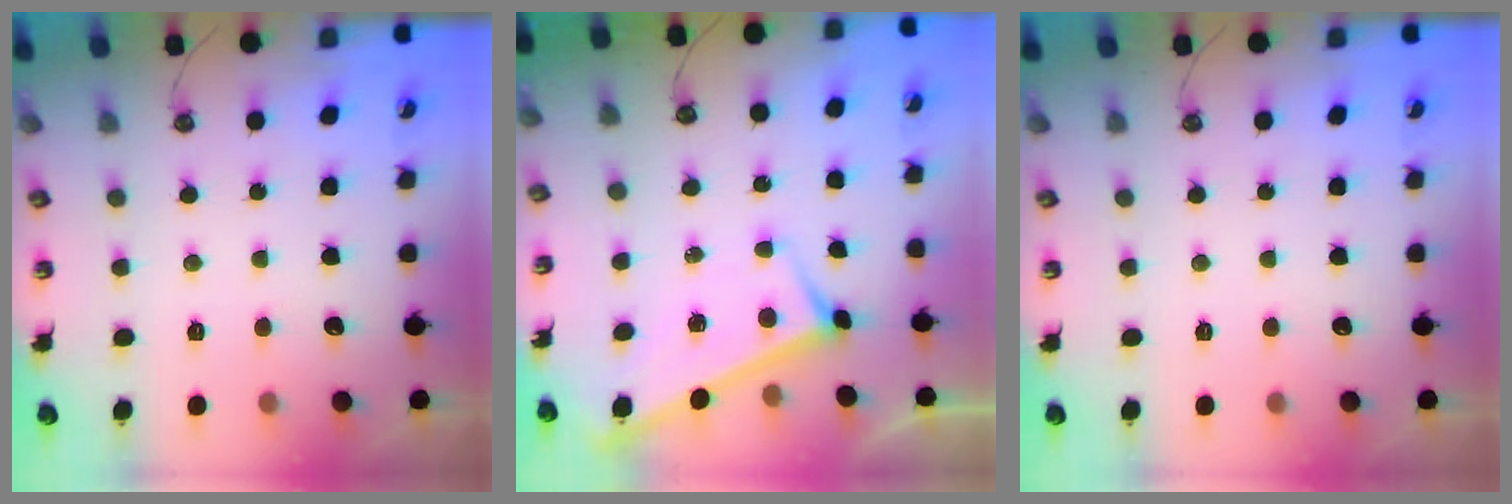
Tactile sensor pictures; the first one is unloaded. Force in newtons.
{"total": 3.2, "press": 3.2, "slide": 0.3}
{"total": 0.0}